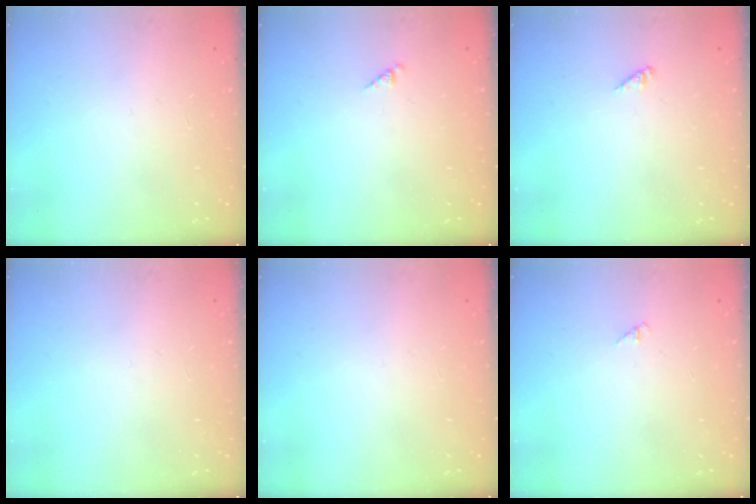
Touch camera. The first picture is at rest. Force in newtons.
{"total": 0.8, "press": 0.8, "slide": 0.2}
{"total": 0.0}
{"total": 0.0}
{"total": 0.0}
{"total": 1.3, "press": 1.2, "slide": 0.3}